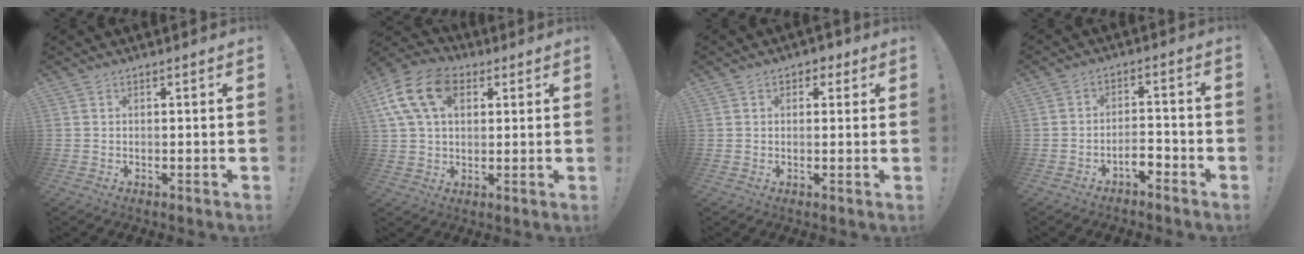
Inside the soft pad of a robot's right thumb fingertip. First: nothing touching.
{"total": 15.6, "force": [5.7, 10.3, 10.2], "torque": [-0.200, -0.011, 0.109]}
{"total": 2.9, "force": [1.1, 2.4, 1.3], "torque": [-0.008, 0.001, 0.016]}
{"total": 4.7, "force": [-3.5, 1.6, 2.8], "torque": [-0.051, 0.011, -0.060]}